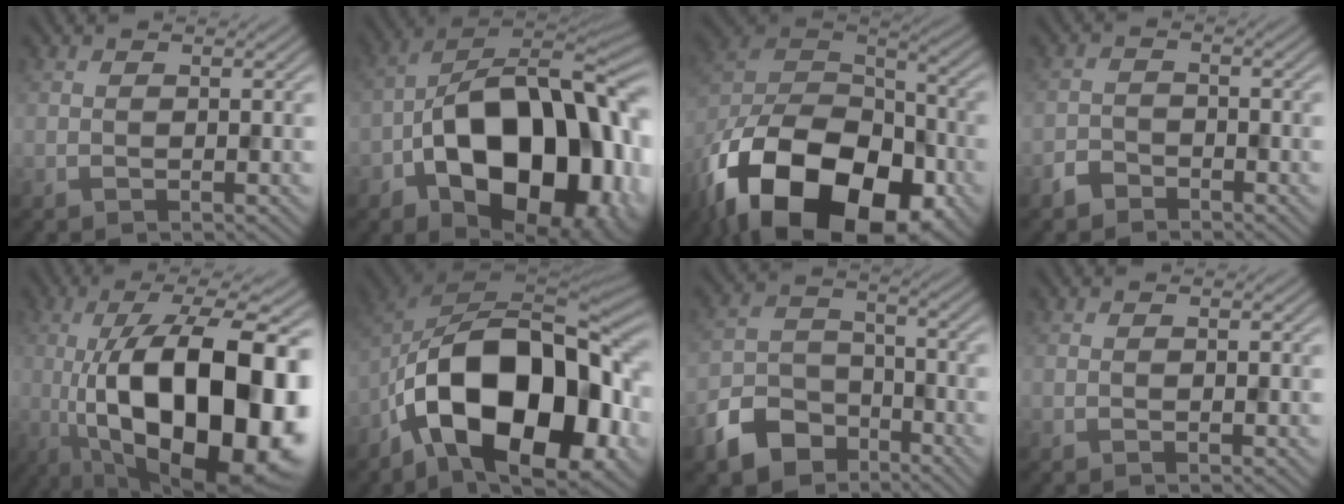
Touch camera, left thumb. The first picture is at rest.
{"total": 19.5, "force": [-6.3, 11.4, 14.5], "torque": [-0.213, -0.014, -0.103]}
{"total": 21.2, "force": [-11.5, 12.1, 13.1], "torque": [-0.278, -0.041, -0.186]}
{"total": 2.2, "force": [-1.9, 1.1, 0.4], "torque": [-0.012, 0.004, -0.043]}
{"total": 20.4, "force": [-3.6, 7.7, 18.5], "torque": [-0.290, 0.005, -0.055]}
{"total": 19.1, "force": [-6.7, 10.1, 14.7], "torque": [-0.252, -0.020, -0.107]}
{"total": 8.8, "force": [-5.6, 5.7, 3.7], "torque": [-0.091, -0.013, -0.120]}
{"total": 0.0}